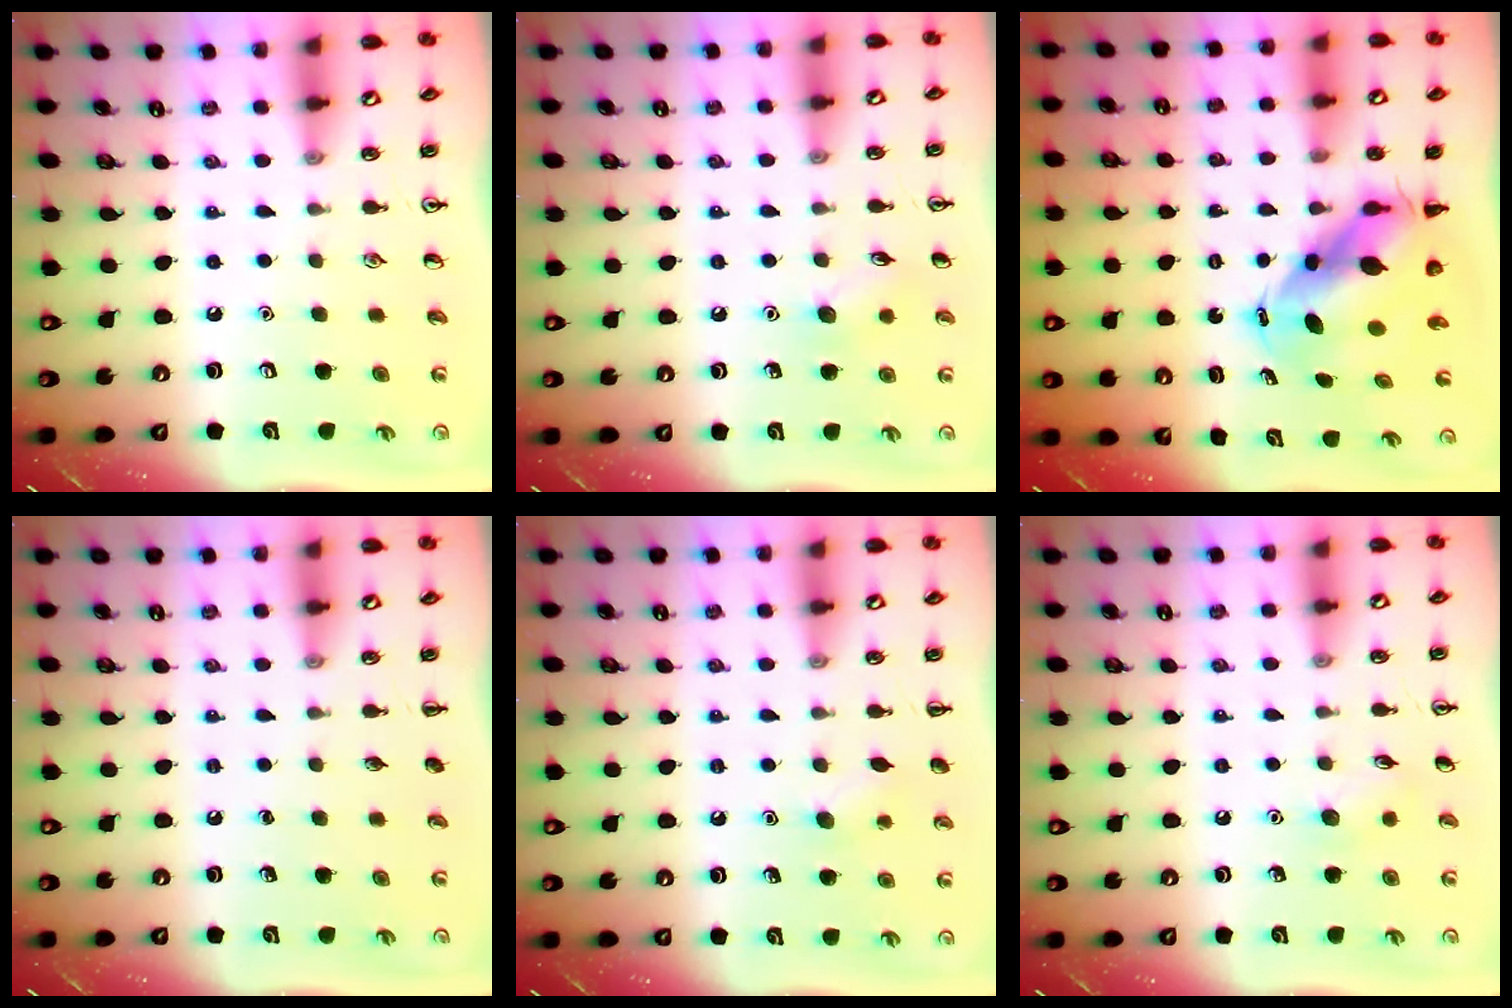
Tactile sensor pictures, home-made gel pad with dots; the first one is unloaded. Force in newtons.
{"total": 6.8, "press": 6.6, "slide": 1.7}
{"total": 7.5, "press": 7.3, "slide": 1.9}
{"total": 0.0}
{"total": 7.0, "press": 6.7, "slide": 1.9}
{"total": 5.7, "press": 5.6, "slide": 1.3}